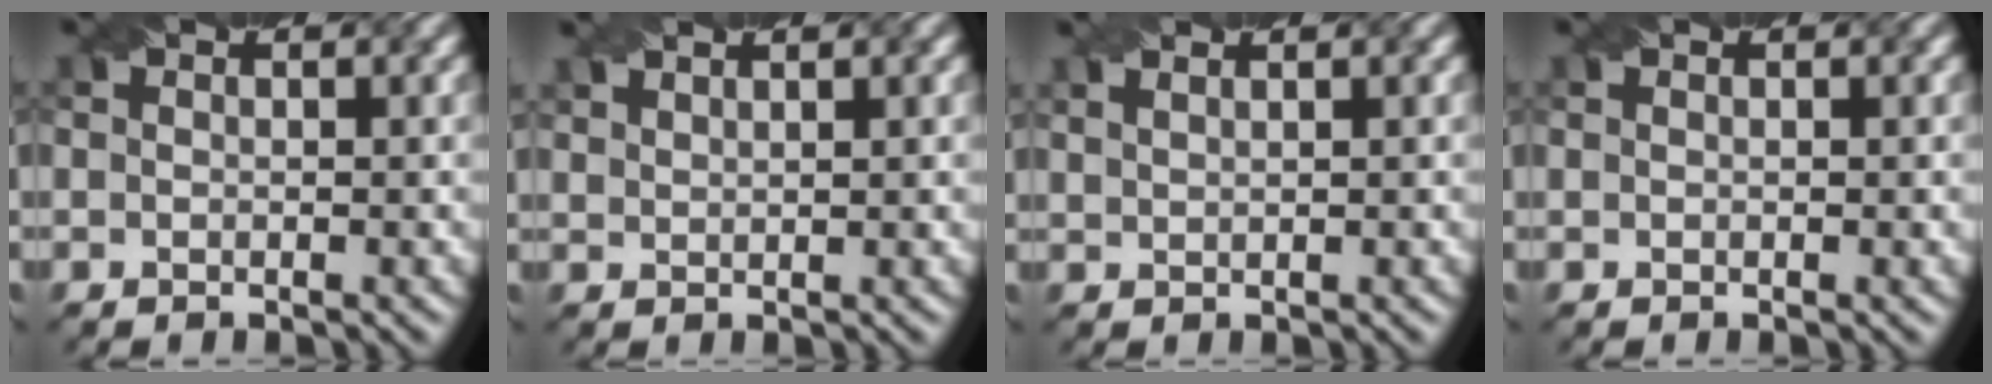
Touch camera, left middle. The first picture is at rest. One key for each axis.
{"total": 1.9, "fx": 1.7, "fy": 0.5, "fz": 0.7, "tx": -0.005, "ty": 0.006, "tz": 0.019}
{"total": 2.4, "fx": 1.8, "fy": 0.9, "fz": 1.1, "tx": -0.011, "ty": 0.016, "tz": 0.005}
{"total": 0.6, "fx": 0.3, "fy": 0.1, "fz": 0.5, "tx": -0.007, "ty": 0.003, "tz": 0.006}